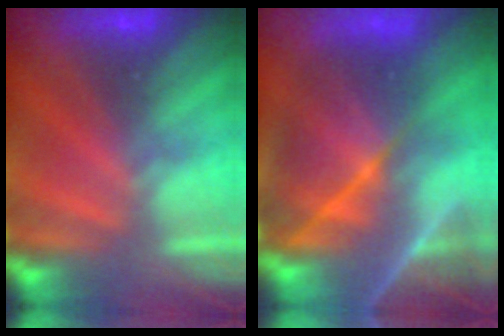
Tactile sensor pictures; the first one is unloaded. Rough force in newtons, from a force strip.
{"total": 7.7}